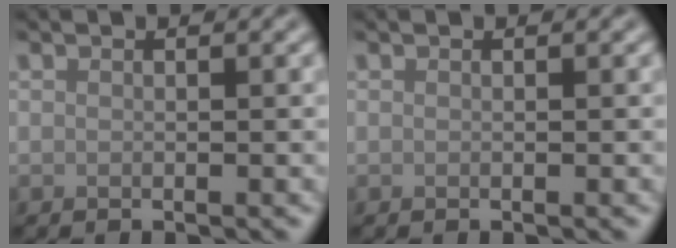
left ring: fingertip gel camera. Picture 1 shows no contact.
{"total": 0.0}